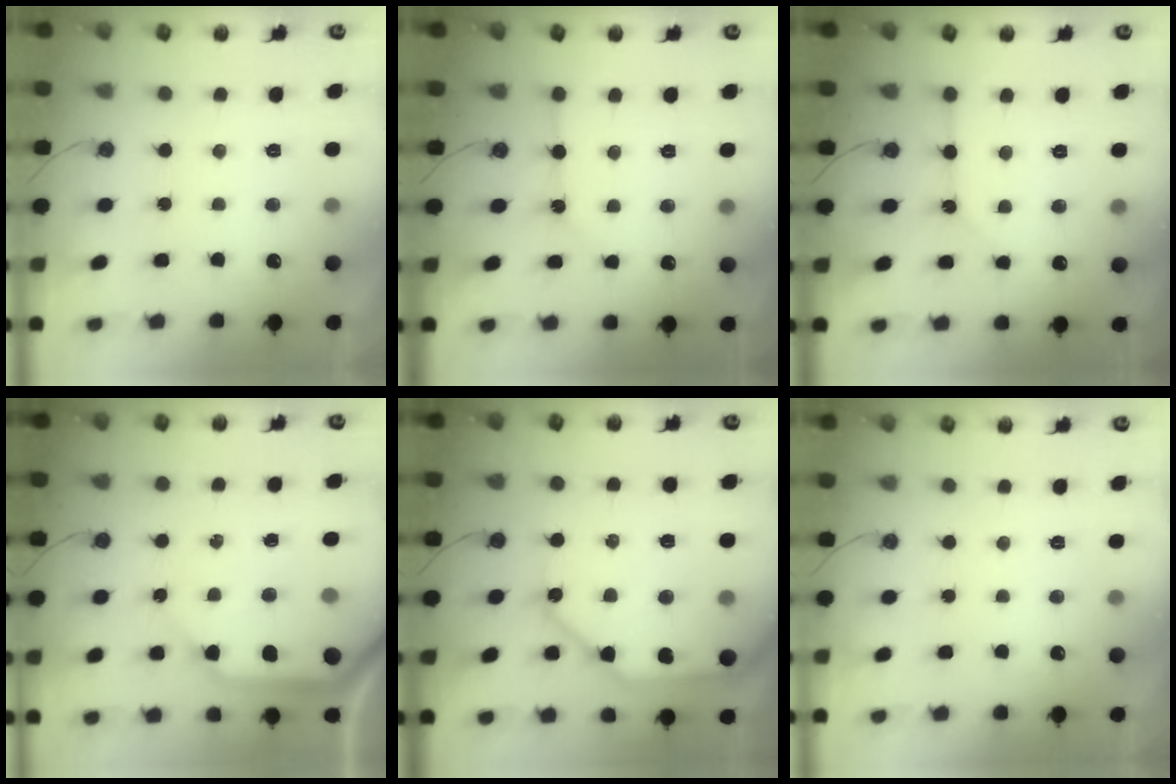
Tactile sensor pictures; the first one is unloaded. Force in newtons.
{"total": 5.5, "press": 5.5, "slide": 0.5}
{"total": 4.6, "press": 4.6, "slide": 0.5}
{"total": 12.8, "press": 12.8, "slide": 1.4}
{"total": 15.9, "press": 15.7, "slide": 2.1}
{"total": 0.0}